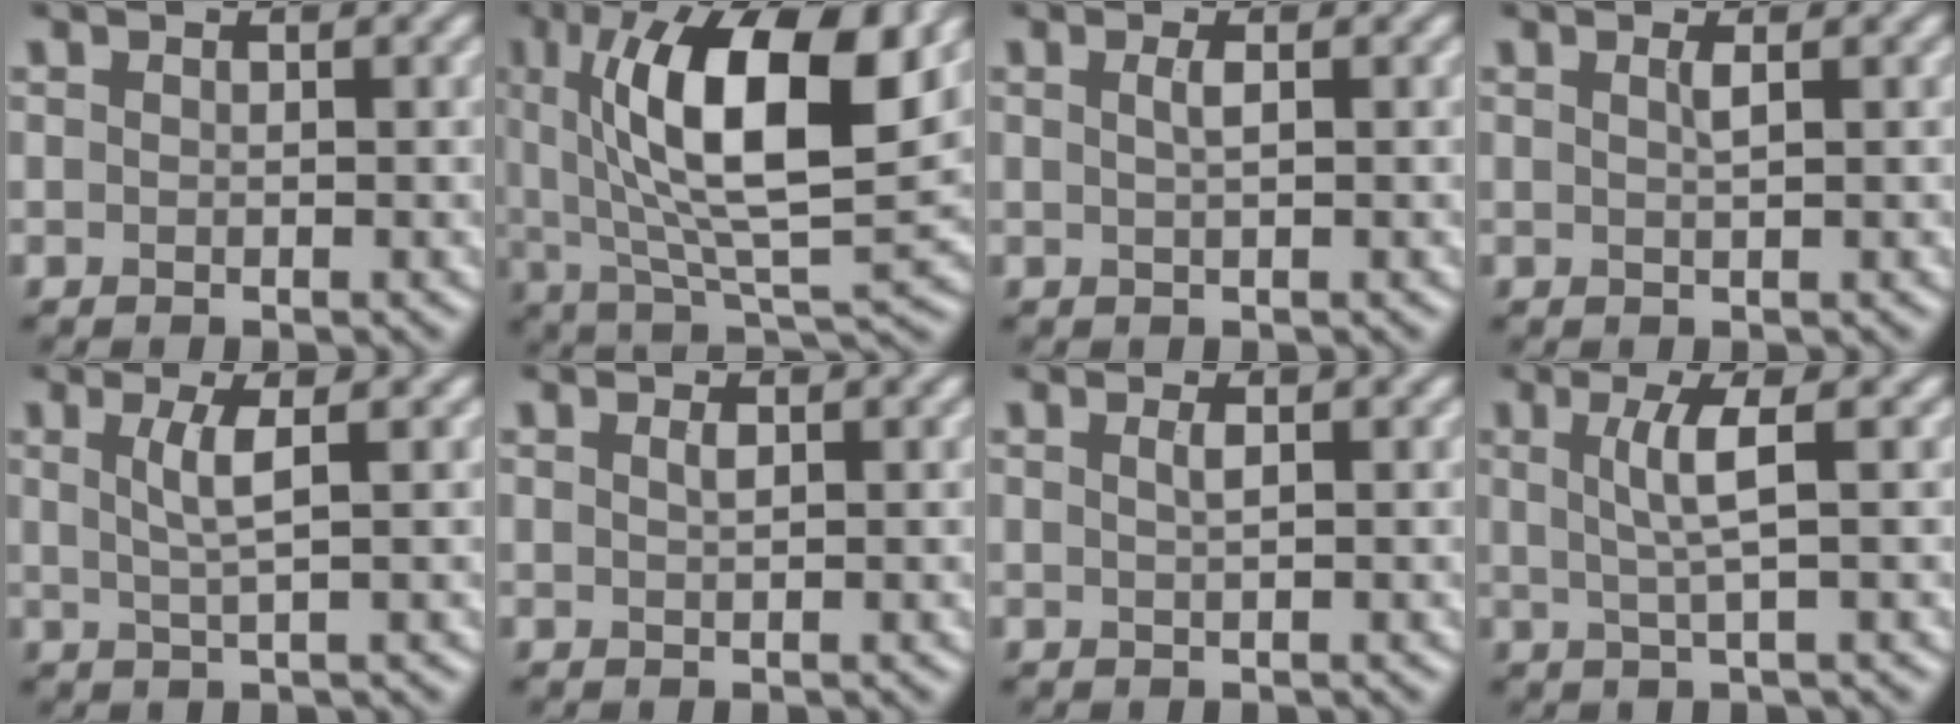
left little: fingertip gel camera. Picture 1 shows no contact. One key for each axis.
{"total": 13.0, "fx": 4.0, "fy": 4.2, "fz": 11.6, "tx": -0.188, "ty": 0.003, "tz": 0.067}
{"total": 1.2, "fx": 0.3, "fy": 0.4, "fz": 1.1, "tx": -0.020, "ty": 0.004, "tz": 0.004}
{"total": 1.1, "fx": 0.4, "fy": 0.3, "fz": 1.0, "tx": -0.015, "ty": 0.002, "tz": 0.005}
{"total": 2.6, "fx": 0.7, "fy": 0.5, "fz": 2.5, "tx": -0.046, "ty": -0.003, "tz": 0.012}
{"total": 0.7, "fx": 0.3, "fy": 0.2, "fz": 0.6, "tx": -0.012, "ty": 0.002, "tz": 0.006}
{"total": 1.0, "fx": 0.3, "fy": 0.3, "fz": 0.9, "tx": -0.013, "ty": 0.003, "tz": 0.004}
{"total": 3.3, "fx": 0.6, "fy": 0.6, "fz": 3.2, "tx": -0.060, "ty": -0.002, "tz": 0.013}